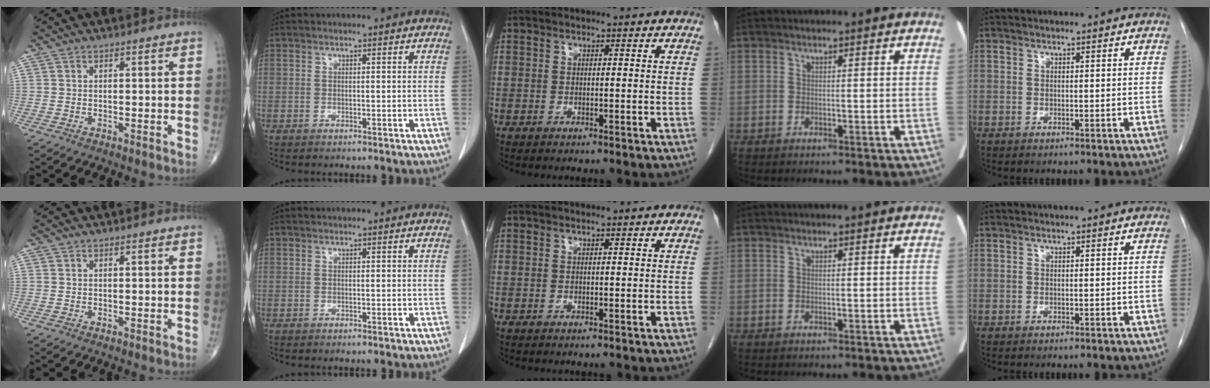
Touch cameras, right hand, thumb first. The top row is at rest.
{}